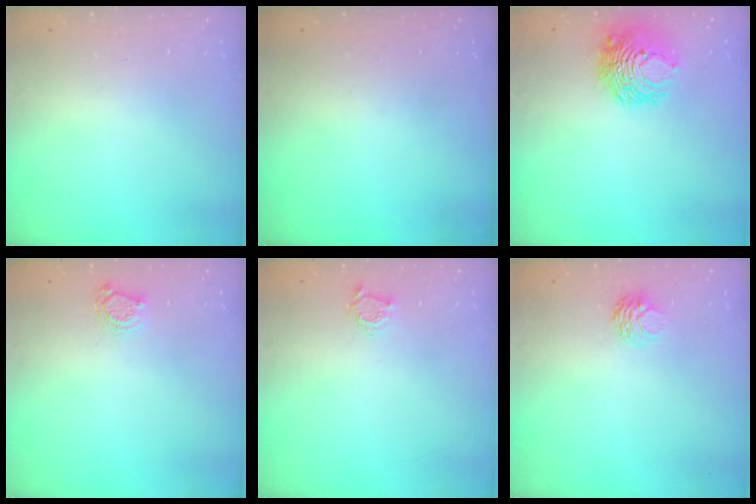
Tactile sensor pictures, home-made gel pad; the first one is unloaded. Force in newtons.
{"total": 0.0}
{"total": 8.9, "press": 8.8, "slide": 0.7}
{"total": 4.3, "press": 4.2, "slide": 0.5}
{"total": 3.6, "press": 3.5, "slide": 0.4}
{"total": 3.5, "press": 3.4, "slide": 0.4}